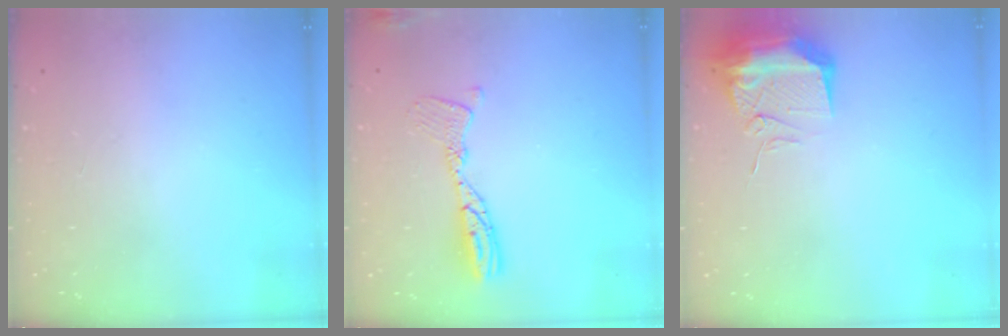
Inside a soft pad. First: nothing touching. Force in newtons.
{"total": 10.8, "press": 10.8, "slide": 1.0}
{"total": 11.4, "press": 11.2, "slide": 1.9}